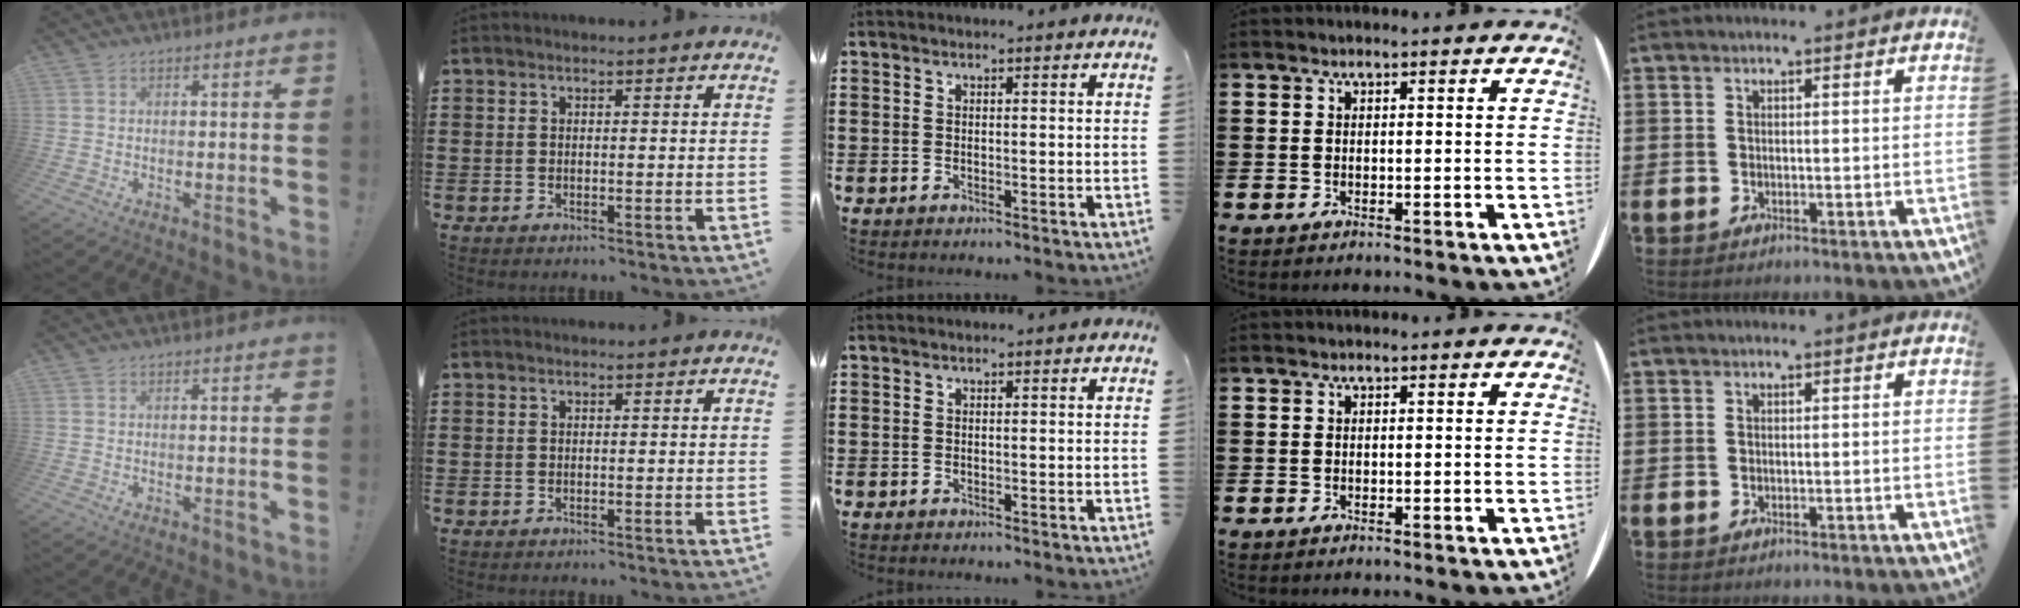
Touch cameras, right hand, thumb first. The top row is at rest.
{}